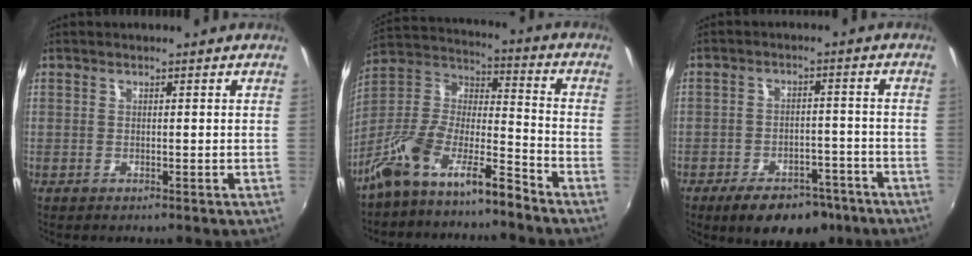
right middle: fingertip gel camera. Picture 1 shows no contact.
{"total": 12.6, "force": [-9.7, 2.6, 7.6], "torque": [-0.160, 0.003, -0.189]}
{"total": 11.4, "force": [-8.0, 5.8, 5.7], "torque": [-0.112, 0.006, -0.106]}